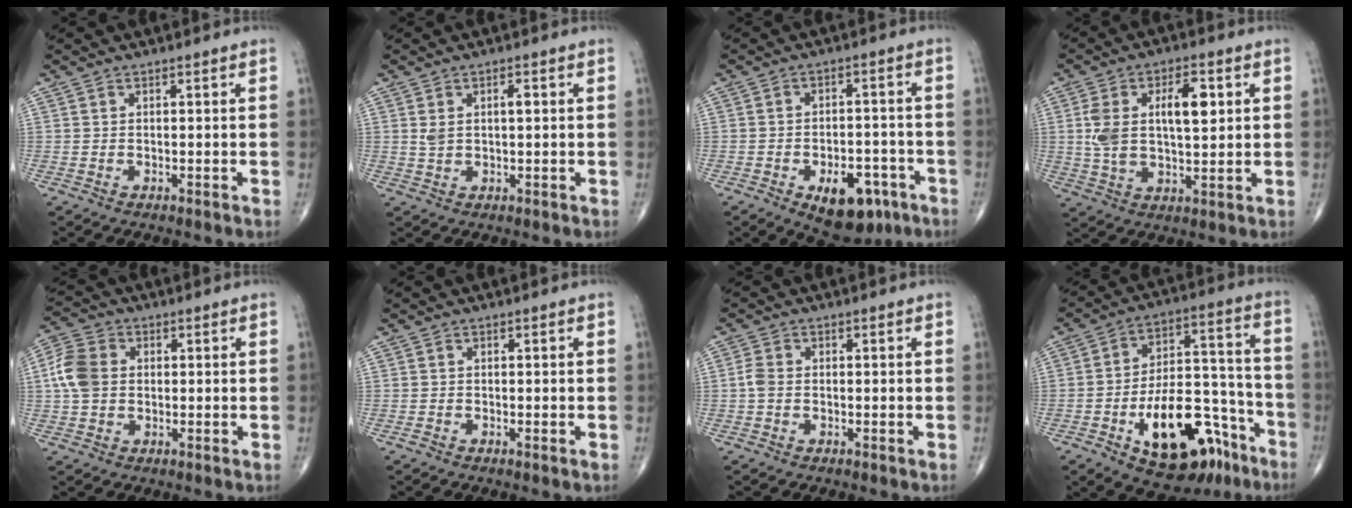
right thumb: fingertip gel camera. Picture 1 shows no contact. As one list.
[{"total": 3.3, "force": [0.9, 1.6, 2.8], "torque": [-0.051, 0.004, 0.019]}, {"total": 11.7, "force": [-5.8, 6.4, 7.9], "torque": [-0.083, 0.027, -0.072]}, {"total": 12.6, "force": [2.7, 6.1, 10.7], "torque": [-0.189, 0.005, 0.051]}, {"total": 7.5, "force": [0.6, 5.7, 4.9], "torque": [-0.102, 0.015, 0.005]}, {"total": 0.6, "force": [-0.4, 0.1, 0.5], "torque": [-0.015, -0.003, -0.010]}, {"total": 2.1, "force": [-0.4, 1.4, 1.4], "torque": [-0.030, 0.004, -0.013]}, {"total": 22.3, "force": [-11.2, 11.1, 15.8], "torque": [-0.221, 0.079, -0.160]}]